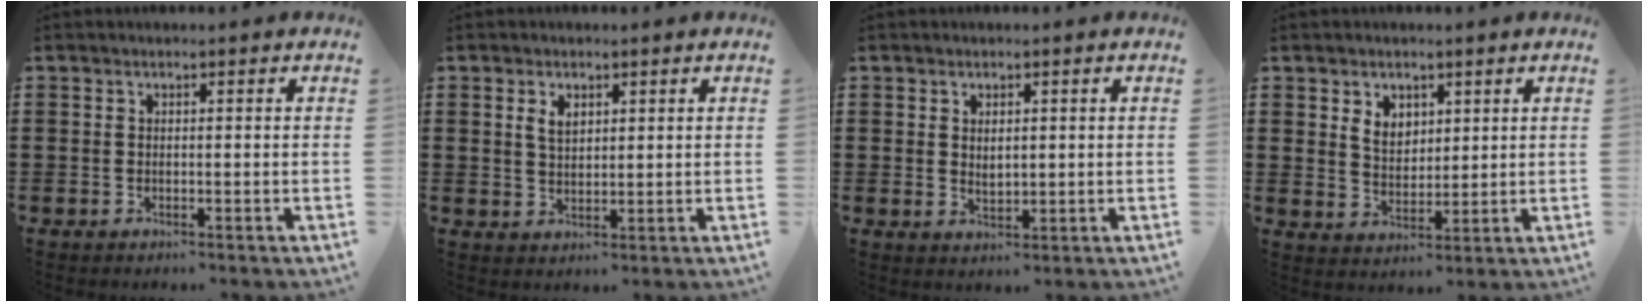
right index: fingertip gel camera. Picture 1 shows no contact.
{"total": 2.7, "force": [1.2, 1.5, 1.8], "torque": [-0.041, 0.005, 0.023]}
{"total": 1.6, "force": [0.7, 1.0, 1.0], "torque": [-0.012, 0.004, 0.010]}
{"total": 4.0, "force": [2.1, 3.0, 1.6], "torque": [-0.043, 0.012, 0.038]}